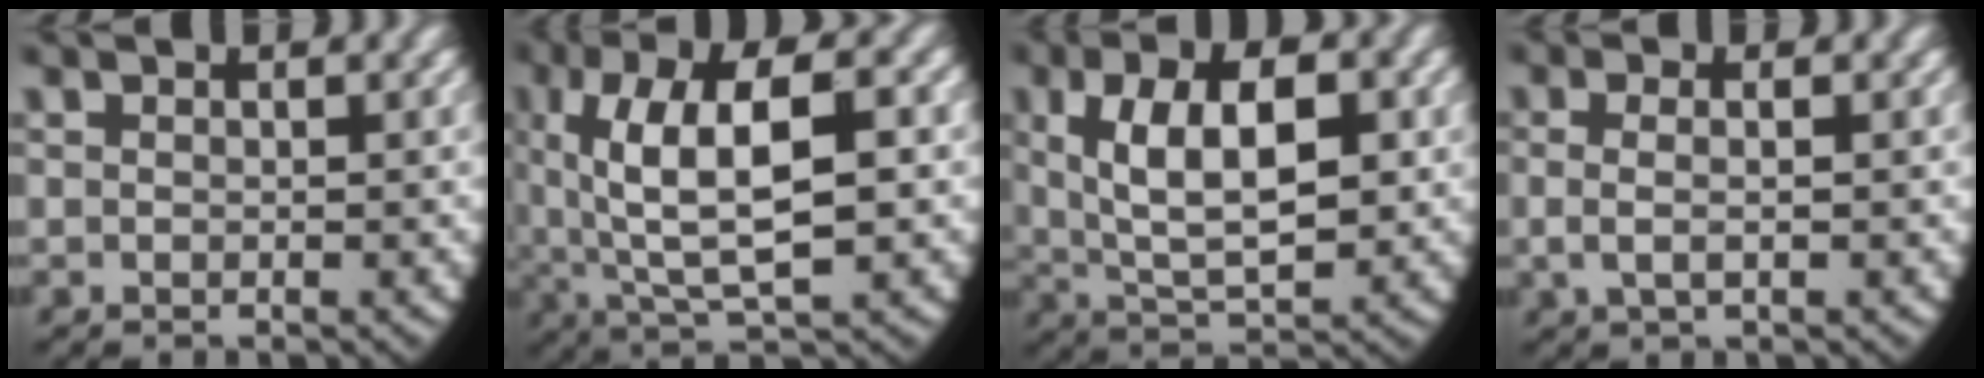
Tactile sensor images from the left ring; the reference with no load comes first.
{"total": 9.4, "force": [1.1, 4.4, 8.1], "torque": [-0.153, -0.001, 0.026]}
{"total": 9.1, "force": [1.1, 5.1, 7.4], "torque": [-0.128, -0.016, 0.032]}
{"total": 2.2, "force": [-0.1, 0.9, 2.0], "torque": [-0.054, -0.009, 0.005]}